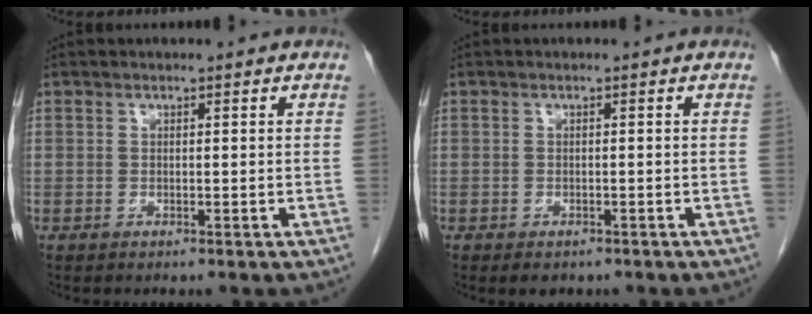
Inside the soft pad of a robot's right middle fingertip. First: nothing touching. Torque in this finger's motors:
{"motor_torque": [0.04, 0.00, 0.00, 0.00]}